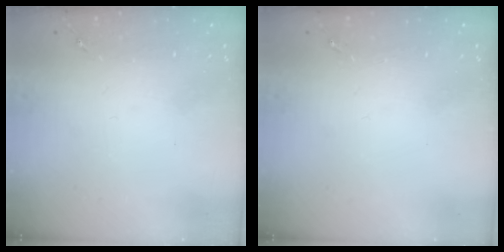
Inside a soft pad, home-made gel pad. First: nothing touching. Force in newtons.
{"total": 0.0}